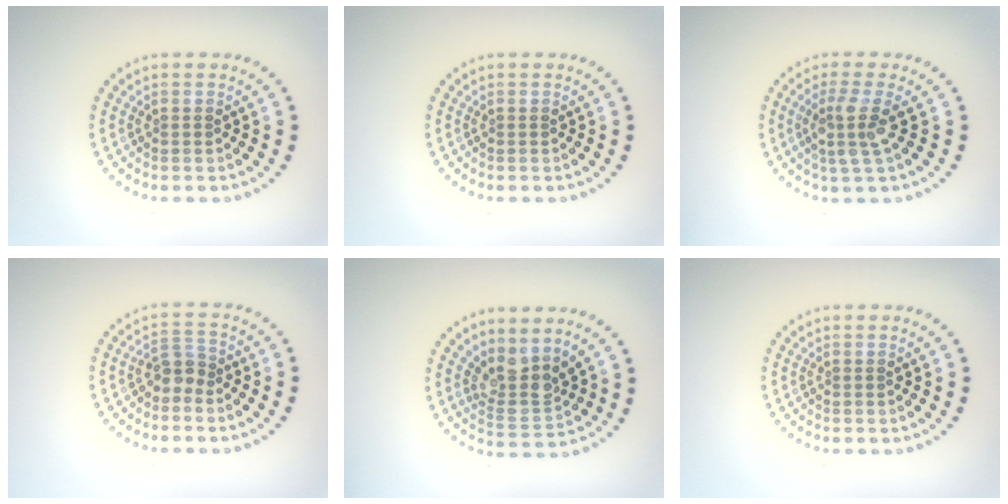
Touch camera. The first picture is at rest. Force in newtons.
{"total": 0.0}
{"total": 3.1, "press": 2.5, "slide": 1.9}
{"total": 2.0, "press": 1.6, "slide": 1.2}
{"total": 3.4, "press": 2.6, "slide": 2.3}
{"total": 0.0}